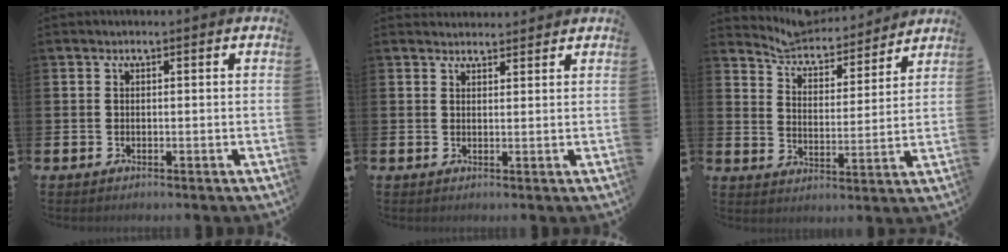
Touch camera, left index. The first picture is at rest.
{"total": 2.3, "force": [2.2, 0.5, -0.1], "torque": [0.006, -0.014, 0.040]}
{"total": 6.2, "force": [5.9, 1.6, 0.9], "torque": [-0.054, -0.052, 0.101]}